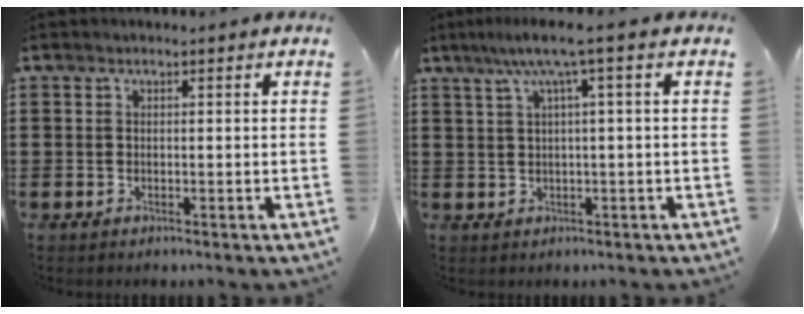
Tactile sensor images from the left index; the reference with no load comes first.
{"total": 4.9, "force": [1.4, -0.1, 4.7], "torque": [-0.096, 0.002, 0.017]}